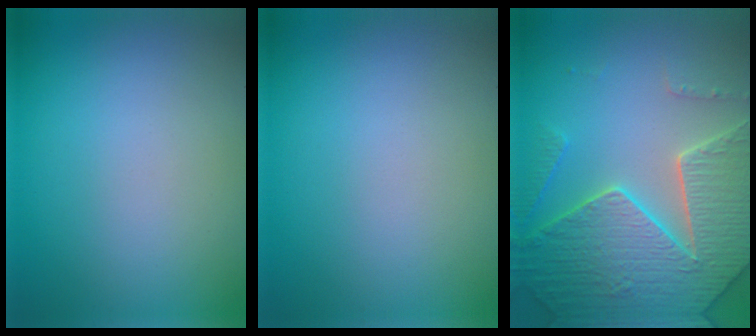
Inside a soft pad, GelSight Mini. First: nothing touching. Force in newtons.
{"total": 0.0}
{"total": 7.5, "press": 7.2, "slide": 2.1}